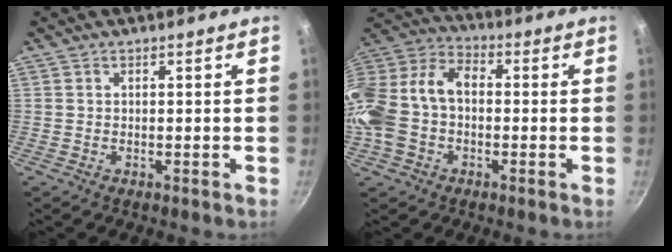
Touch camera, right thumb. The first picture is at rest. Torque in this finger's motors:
{"motor_torque": [2.12, 2.81, 1.35, -1.05, 0.20]}